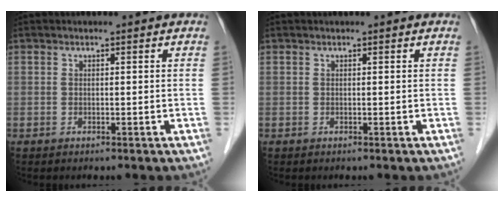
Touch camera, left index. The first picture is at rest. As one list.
[{"total": 0.0}]